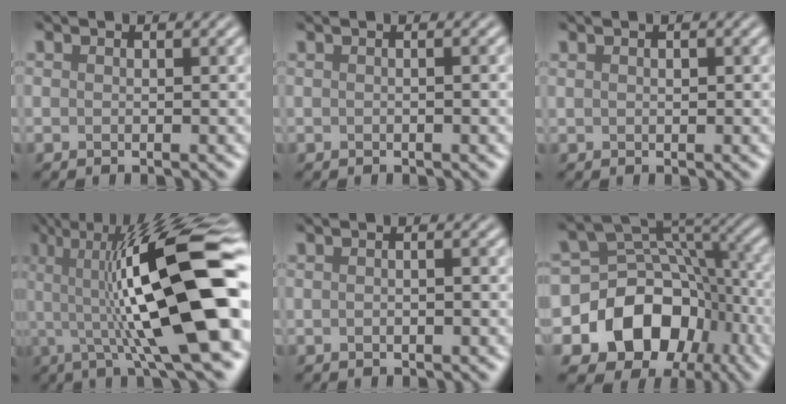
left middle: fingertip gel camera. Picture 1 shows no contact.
{"total": 2.5, "force": [0.5, 1.2, 2.1], "torque": [-0.008, 0.006, -0.017]}
{"total": 0.6, "force": [0.3, 0.3, 0.4], "torque": [-0.009, 0.003, 0.007]}
{"total": 15.3, "force": [0.7, 3.9, 14.8], "torque": [-0.226, 0.014, 0.003]}
{"total": 2.5, "force": [0.5, 1.3, 2.1], "torque": [-0.019, 0.015, -0.015]}
{"total": 11.6, "force": [-4.3, 8.9, 6.1], "torque": [-0.104, -0.003, -0.078]}